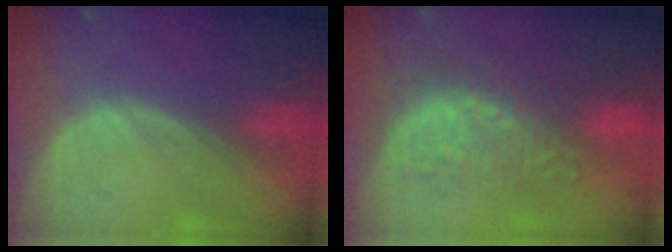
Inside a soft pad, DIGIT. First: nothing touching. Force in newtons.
{"total": 8.9, "press": 8.6, "slide": 2.0}